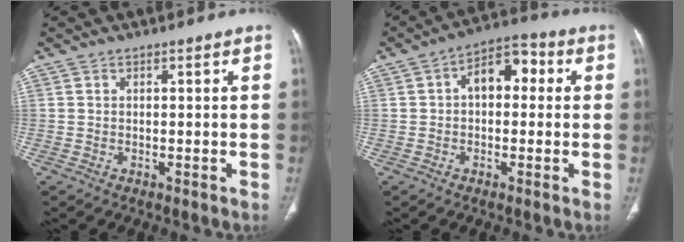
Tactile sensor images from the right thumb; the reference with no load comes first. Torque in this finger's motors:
{"motor_torque": [0.66, 1.97, 0.85, -0.18, 0.06]}